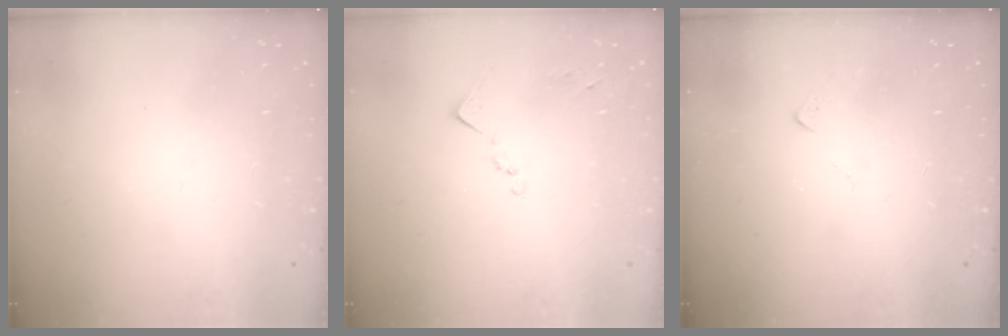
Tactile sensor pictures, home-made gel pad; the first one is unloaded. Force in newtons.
{"total": 8.9, "press": 8.8, "slide": 0.9}
{"total": 5.9, "press": 5.9, "slide": 0.6}